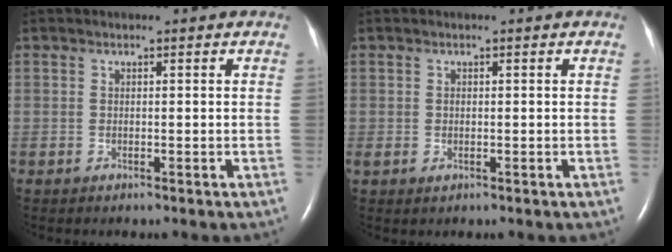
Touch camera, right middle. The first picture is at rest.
{"total": 0.0}